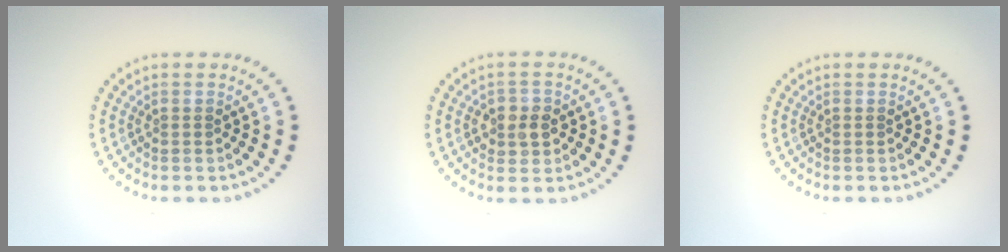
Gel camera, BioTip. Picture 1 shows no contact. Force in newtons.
{"total": 2.3, "press": 2.3, "slide": 0.2}
{"total": 0.0}